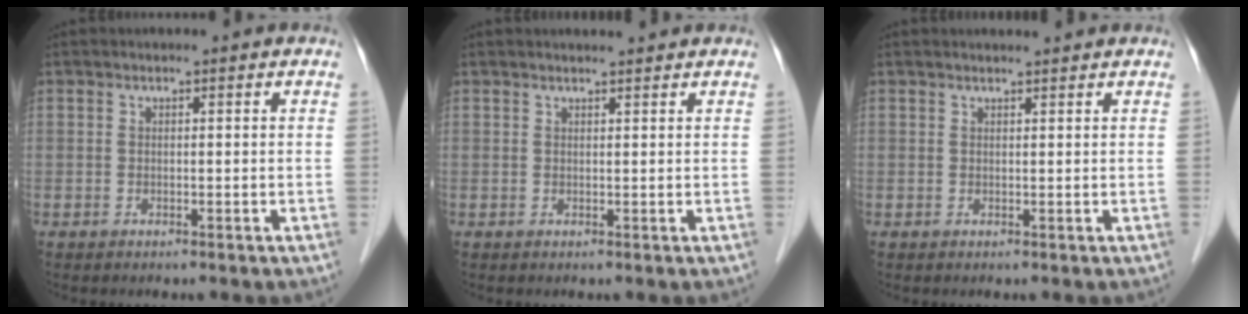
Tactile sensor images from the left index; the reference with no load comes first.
{"total": 2.0, "force": [1.9, 0.0, 0.6], "torque": [-0.008, 0.007, 0.025]}
{"total": 1.8, "force": [1.8, 0.0, 0.6], "torque": [-0.007, 0.007, 0.024]}